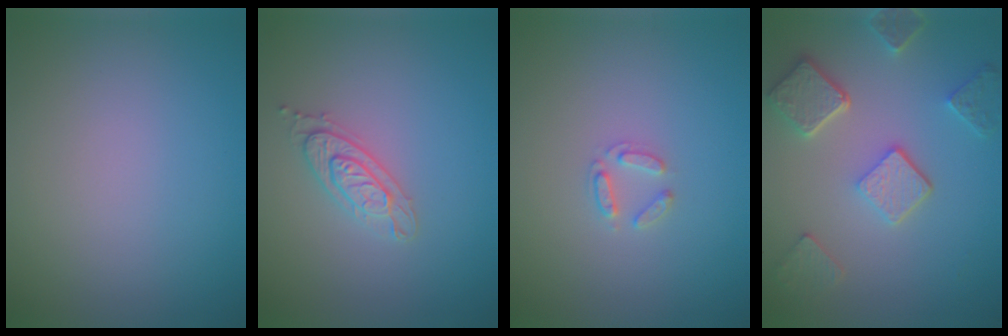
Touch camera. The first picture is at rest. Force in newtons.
{"total": 2.3, "press": 2.2, "slide": 0.5}
{"total": 1.5, "press": 1.4, "slide": 0.2}
{"total": 5.1, "press": 3.9, "slide": 3.3}